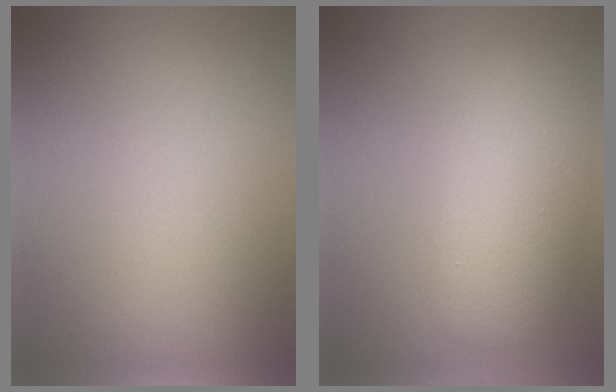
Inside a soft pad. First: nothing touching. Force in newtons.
{"total": 5.6, "press": 5.6, "slide": 0.3}